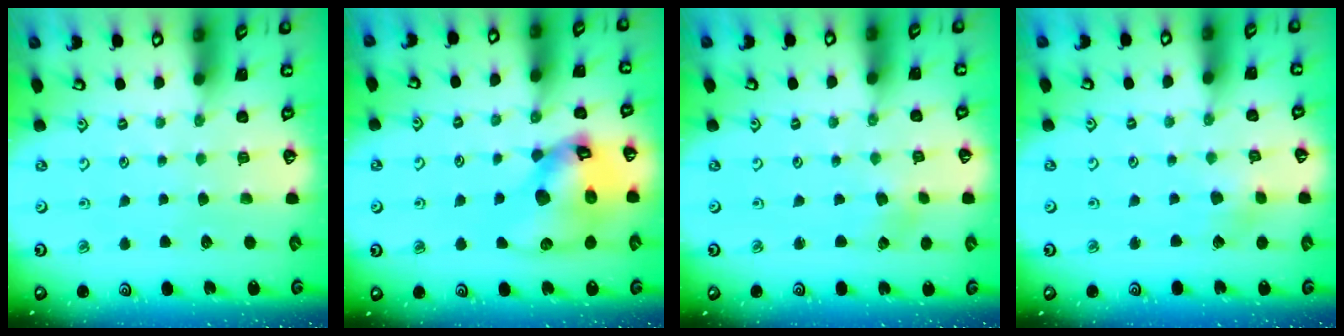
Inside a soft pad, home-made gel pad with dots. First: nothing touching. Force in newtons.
{"total": 18.1, "press": 17.9, "slide": 2.5}
{"total": 2.6, "press": 2.6, "slide": 0.6}
{"total": 2.6, "press": 2.5, "slide": 0.4}